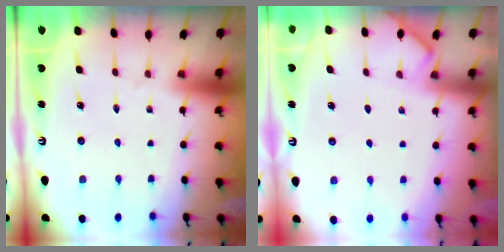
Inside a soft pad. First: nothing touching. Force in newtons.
{"total": 3.6, "press": 3.6, "slide": 0.3}